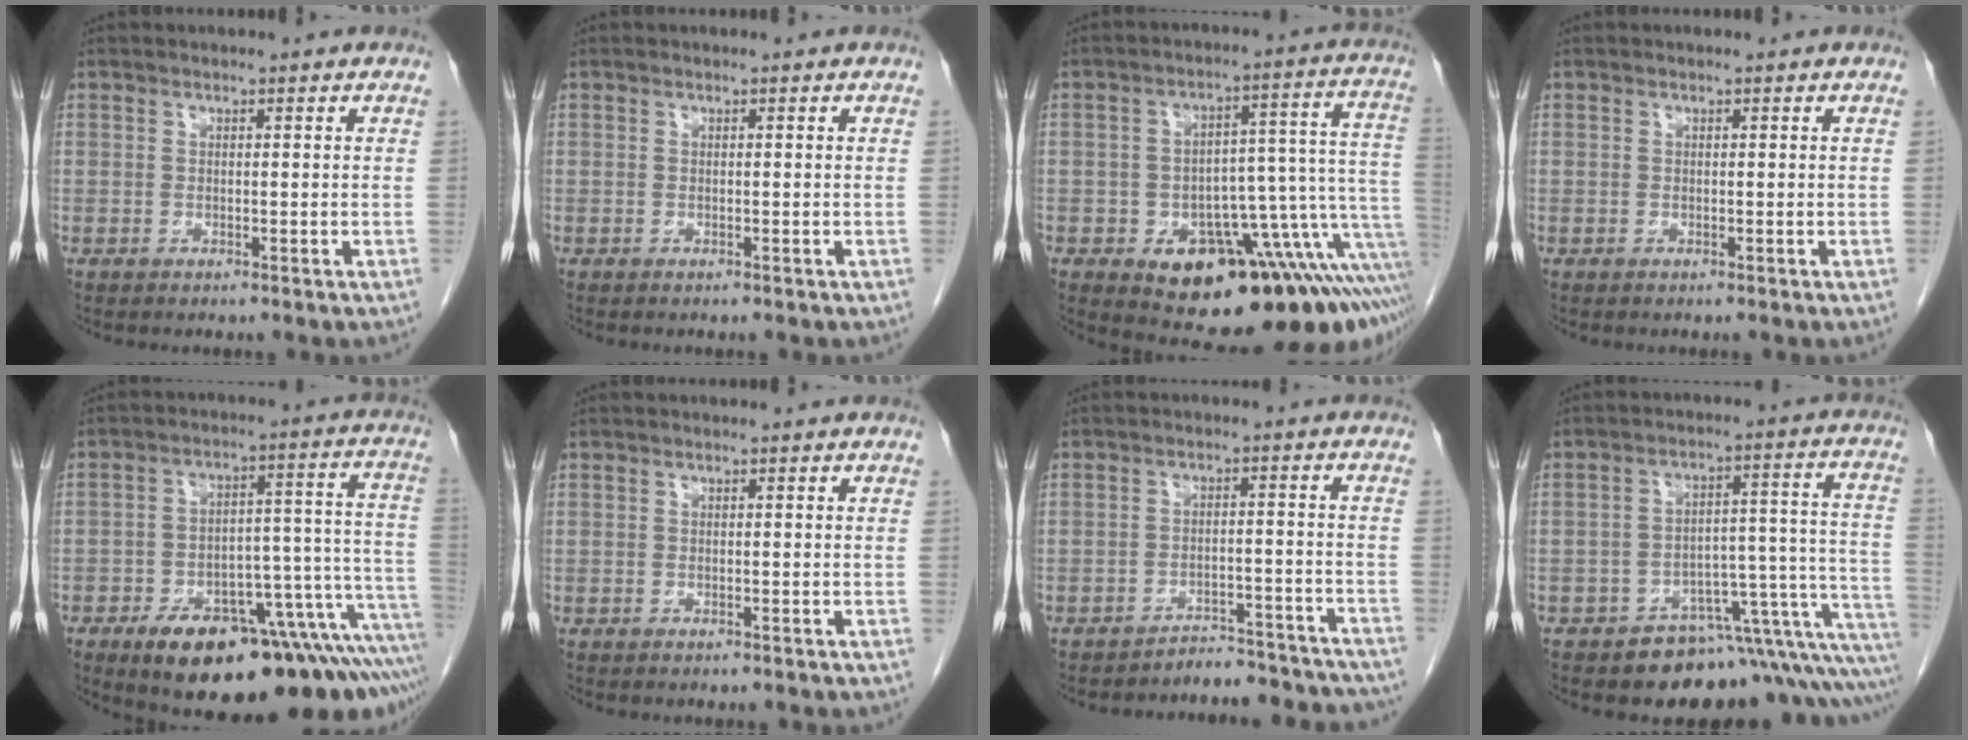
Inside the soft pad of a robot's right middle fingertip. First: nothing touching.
{"total": 0.0}
{"total": 21.8, "force": [-11.0, 8.0, 17.0], "torque": [-0.149, 0.049, -0.144]}
{"total": 0.0}
{"total": 22.5, "force": [-14.9, 5.3, 16.0], "torque": [-0.128, 0.029, -0.204]}
{"total": 0.6, "force": [-0.5, 0.2, 0.3], "torque": [-0.010, -0.001, -0.006]}
{"total": 11.6, "force": [-11.2, 2.9, 1.1], "torque": [0.009, 0.023, -0.130]}
{"total": 13.1, "force": [-9.6, 4.8, 7.5], "torque": [-0.023, 0.088, -0.117]}